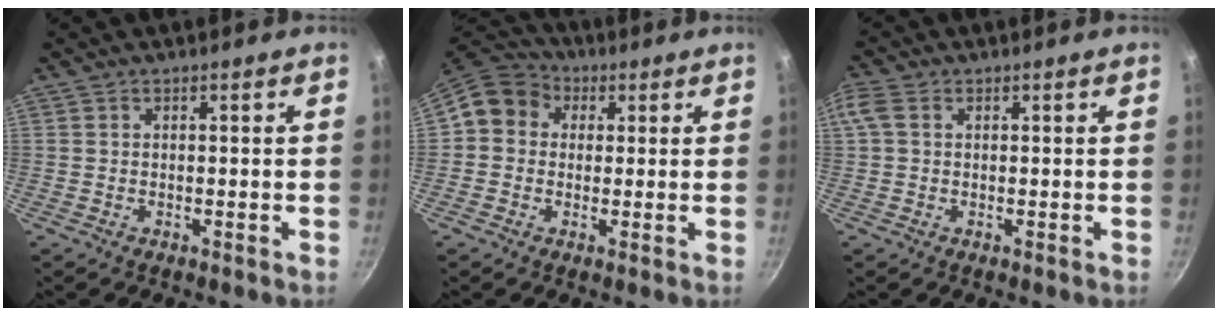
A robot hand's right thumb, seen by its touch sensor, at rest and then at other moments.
{"total": 9.2, "force": [1.8, 8.0, 4.1], "torque": [-0.044, 0.020, 0.007]}
{"total": 3.2, "force": [0.8, 2.3, 2.1], "torque": [-0.045, 0.010, 0.012]}